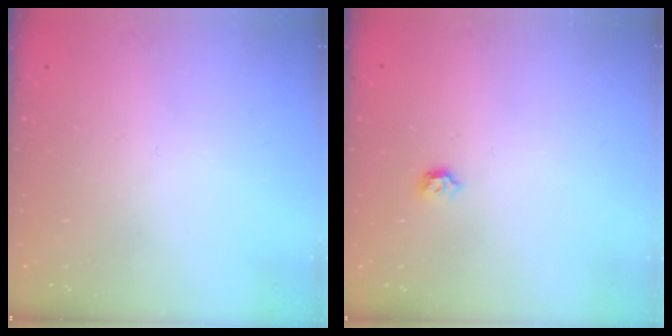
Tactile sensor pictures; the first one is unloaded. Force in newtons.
{"total": 4.0, "press": 4.0, "slide": 0.8}